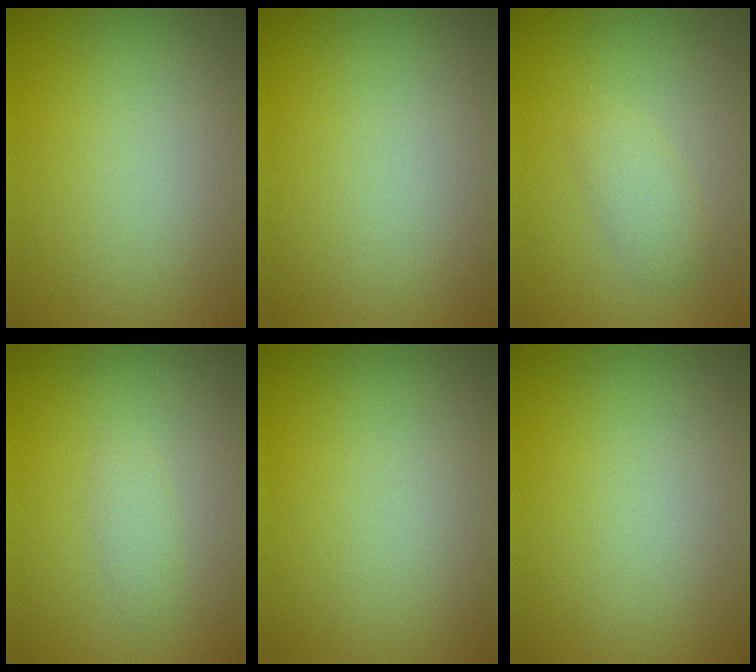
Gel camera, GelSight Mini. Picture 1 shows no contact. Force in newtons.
{"total": 0.0}
{"total": 1.8, "press": 1.8, "slide": 0.2}
{"total": 1.0, "press": 1.0, "slide": 0.0}
{"total": 0.0}
{"total": 0.0}